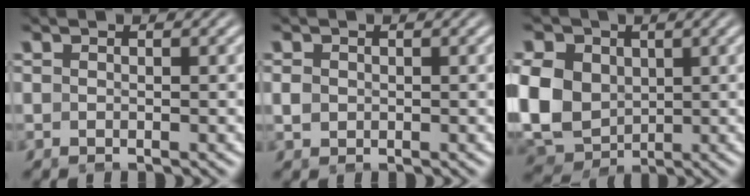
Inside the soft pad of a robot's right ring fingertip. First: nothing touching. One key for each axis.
{"total": 1.7, "fx": -0.2, "fy": 1.6, "fz": 0.6, "tx": -0.023, "ty": -0.013, "tz": 0.003}
{"total": 10.0, "fx": -0.6, "fy": 8.8, "fz": 4.6, "tx": -0.122, "ty": -0.045, "tz": -0.001}